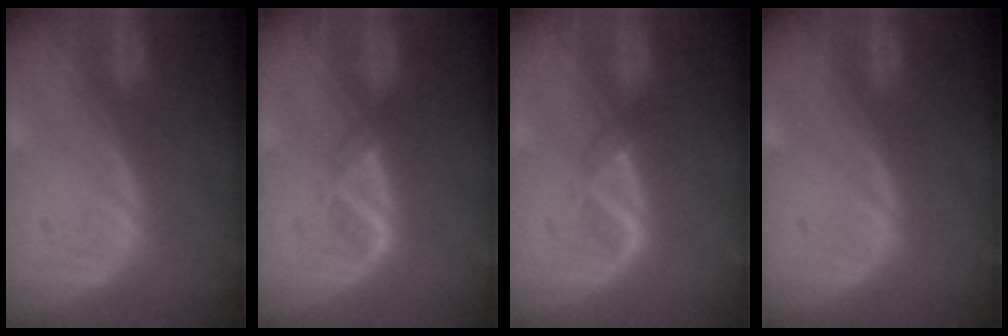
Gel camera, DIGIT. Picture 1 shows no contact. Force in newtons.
{"total": 1.9, "press": 1.8, "slide": 0.7}
{"total": 1.9, "press": 1.8, "slide": 0.7}
{"total": 0.0}